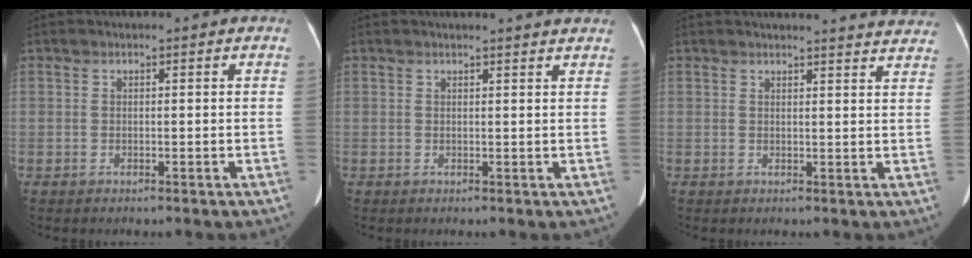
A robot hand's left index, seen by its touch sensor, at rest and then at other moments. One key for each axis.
{"total": 3.6, "fx": 3.5, "fy": -0.1, "fz": 0.9, "tx": -0.015, "ty": 0.002, "tz": 0.029}
{"total": 11.5, "fx": 11.2, "fy": 0.9, "fz": 2.1, "tx": -0.006, "ty": -0.035, "tz": 0.100}